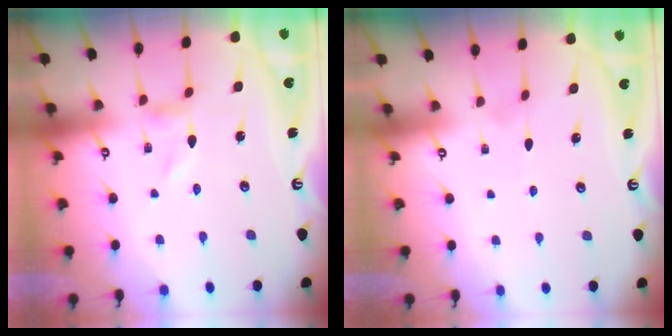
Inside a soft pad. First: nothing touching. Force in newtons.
{"total": 1.2, "press": 1.2, "slide": 0.2}